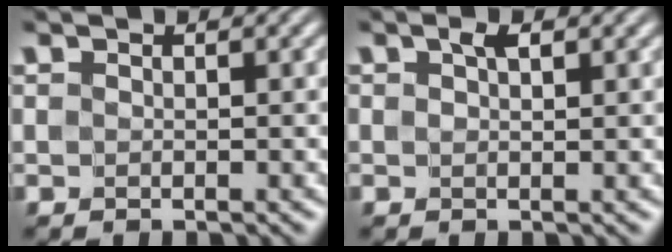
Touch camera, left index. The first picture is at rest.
{"total": 1.3, "force": [0.8, 0.4, 0.9], "torque": [-0.012, -0.001, 0.012]}